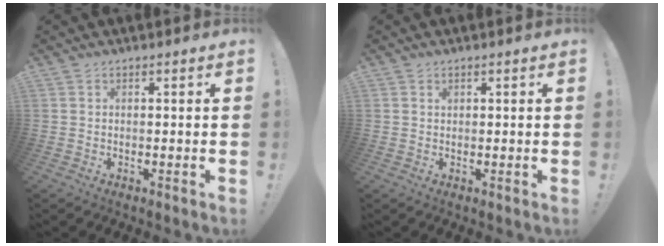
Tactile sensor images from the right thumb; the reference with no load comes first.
{"total": 0.7, "force": [0.4, 0.6, -0.1], "torque": [0.010, -0.001, 0.007]}